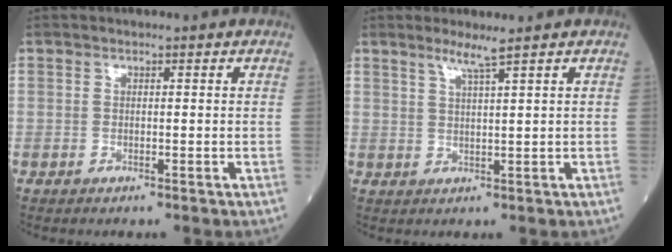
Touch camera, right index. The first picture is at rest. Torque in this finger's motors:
{"motor_torque": [0.23, 0.16, 0.06, 0.02]}